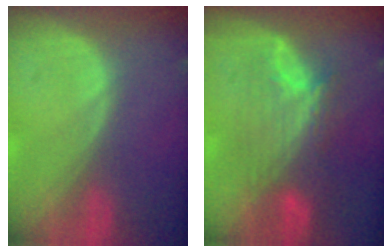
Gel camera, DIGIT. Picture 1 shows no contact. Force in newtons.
{"total": 8.0, "press": 7.5, "slide": 3.0}